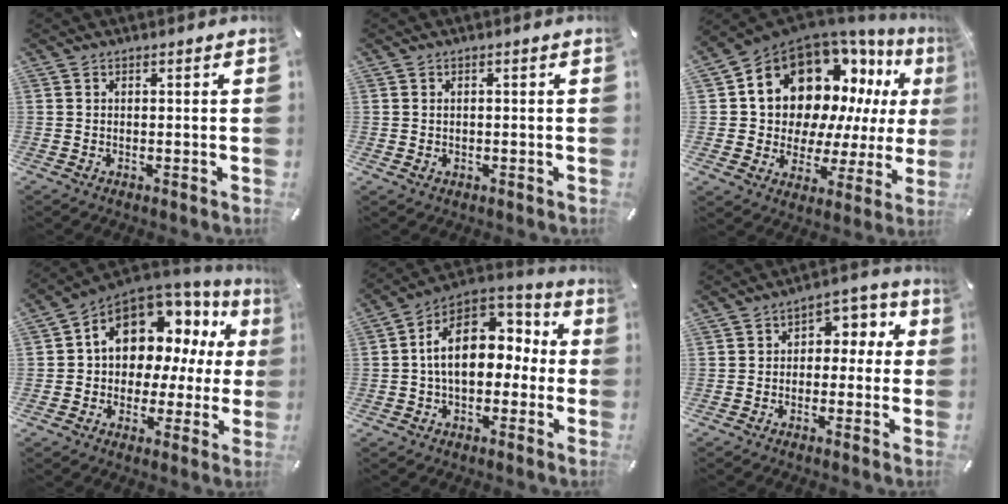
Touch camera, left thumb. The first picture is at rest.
{"total": 1.1, "force": [0.1, 1.0, 0.4], "torque": [-0.011, 0.006, 0.000]}
{"total": 16.6, "force": [9.0, 11.9, 7.5], "torque": [-0.117, -0.086, 0.172]}
{"total": 11.8, "force": [5.7, 8.7, 5.5], "torque": [-0.099, -0.049, 0.103]}
{"total": 16.4, "force": [2.0, 11.2, 11.8], "torque": [-0.199, 0.001, 0.037]}
{"total": 5.3, "force": [-0.8, 4.3, 2.9], "torque": [-0.033, 0.012, -0.025]}